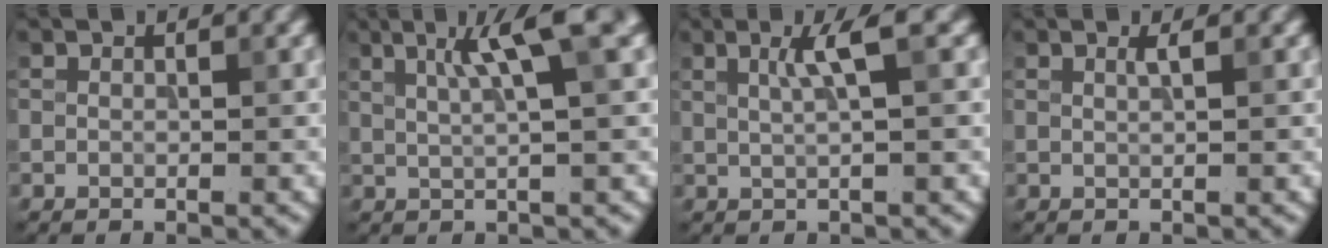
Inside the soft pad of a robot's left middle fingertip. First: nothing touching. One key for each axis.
{"total": 5.3, "fx": 2.2, "fy": 0.7, "fz": 4.7, "tx": -0.071, "ty": 0.008, "tz": 0.036}
{"total": 3.0, "fx": 1.0, "fy": 0.5, "fz": 2.8, "tx": -0.043, "ty": 0.005, "tz": 0.016}
{"total": 0.9, "fx": 0.4, "fy": 0.3, "fz": 0.8, "tx": -0.007, "ty": 0.001, "tz": 0.004}